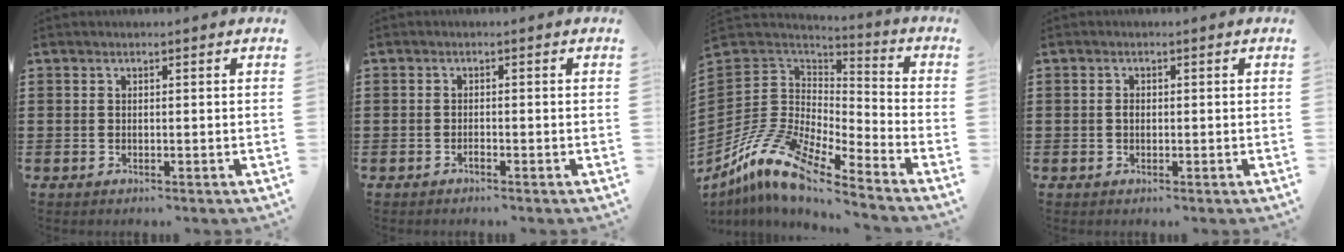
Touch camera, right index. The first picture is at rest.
{"total": 0.7, "force": [-0.7, 0.2, 0.2], "torque": [-0.007, -0.001, -0.013]}
{"total": 12.2, "force": [-9.7, 3.8, 6.4], "torque": [-0.173, 0.007, -0.205]}
{"total": 1.1, "force": [-0.1, 0.7, 0.8], "torque": [-0.018, 0.002, -0.003]}